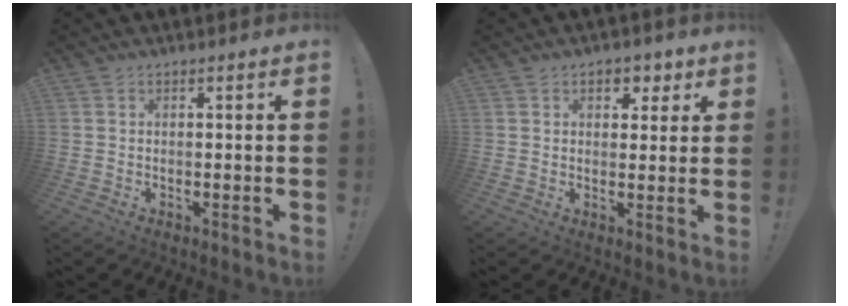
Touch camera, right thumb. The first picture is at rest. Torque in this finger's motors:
{"motor_torque": [0.07, 1.27, 0.24, -0.36, 0.00]}